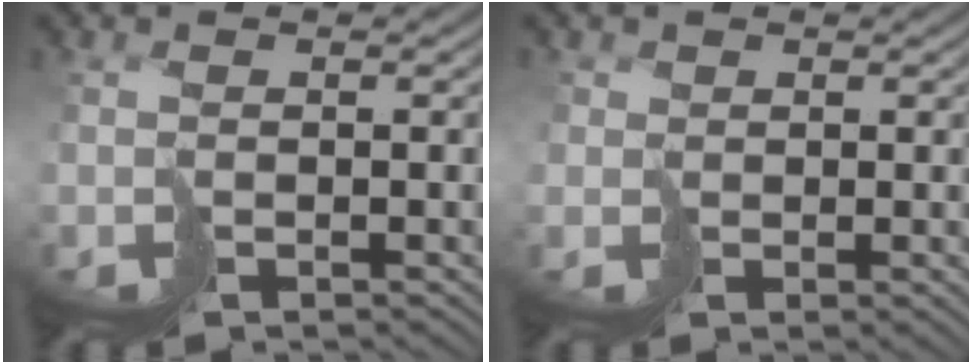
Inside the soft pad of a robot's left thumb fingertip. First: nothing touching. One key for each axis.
{"total": 1.2, "fx": 0.6, "fy": 0.3, "fz": -0.9, "tx": 0.017, "ty": -0.001, "tz": 0.007}